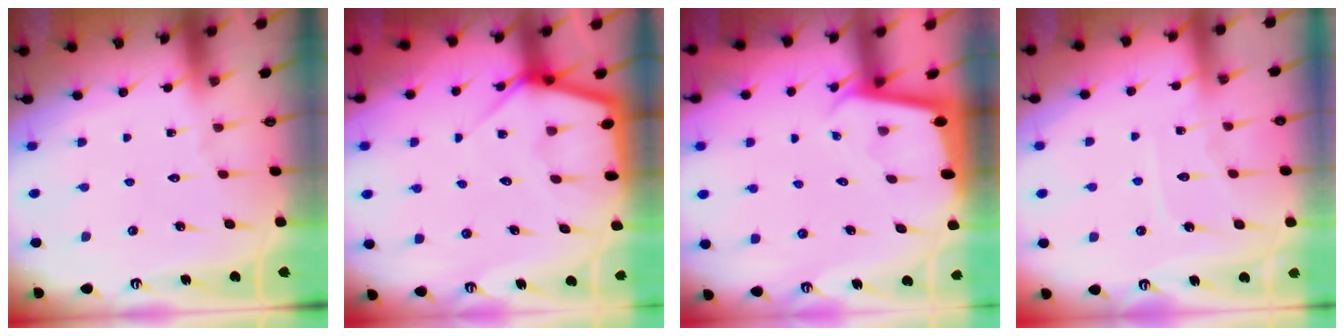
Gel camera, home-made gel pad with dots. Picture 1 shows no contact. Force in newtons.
{"total": 6.0, "press": 6.0, "slide": 0.5}
{"total": 1.7, "press": 1.7, "slide": 0.0}
{"total": 6.5, "press": 6.4, "slide": 0.8}